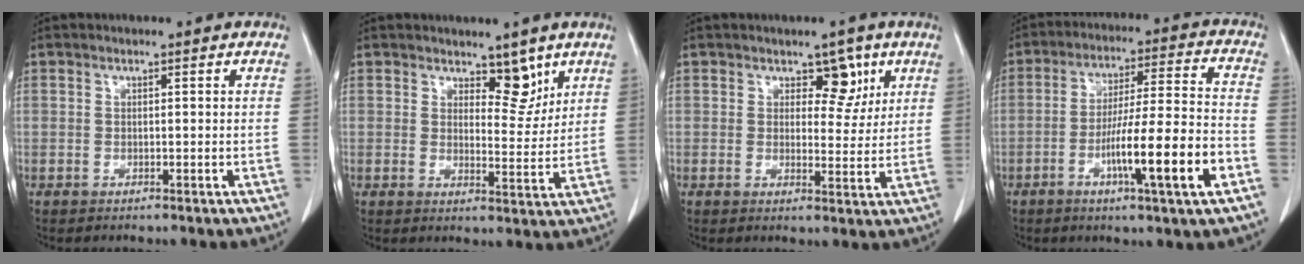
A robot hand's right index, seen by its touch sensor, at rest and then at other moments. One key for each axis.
{"total": 4.8, "fx": 3.4, "fy": 2.1, "fz": 2.5, "tx": -0.025, "ty": -0.008, "tz": 0.054}
{"total": 4.6, "fx": 2.5, "fy": 2.7, "fz": 2.7, "tx": -0.023, "ty": 0.001, "tz": 0.034}
{"total": 14.2, "fx": -5.5, "fy": 0.0, "fz": 13.1, "tx": -0.224, "ty": -0.003, "tz": -0.088}